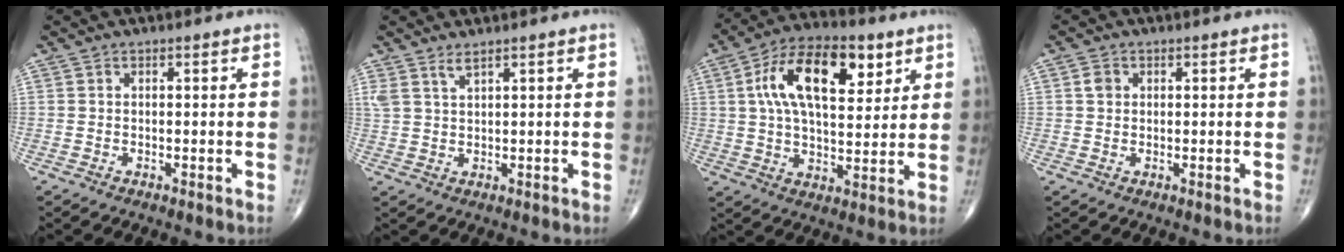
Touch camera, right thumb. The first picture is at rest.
{"total": 2.4, "force": [1.9, 0.4, 1.4], "torque": [-0.031, -0.007, 0.044]}
{"total": 17.8, "force": [6.3, 8.9, 14.1], "torque": [-0.217, -0.003, 0.103]}
{"total": 1.9, "force": [0.5, 1.6, 0.9], "torque": [-0.011, 0.001, 0.007]}